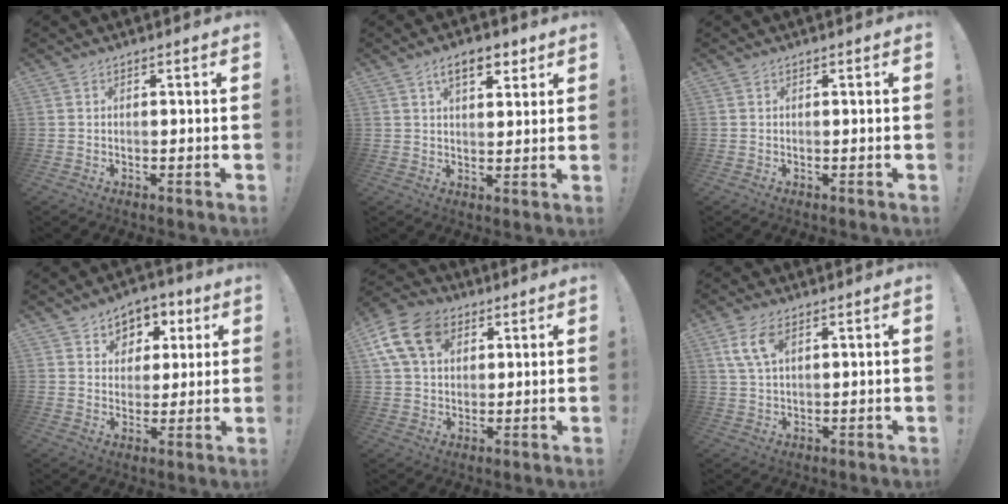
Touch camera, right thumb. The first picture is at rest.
{"total": 7.9, "force": [4.4, 3.9, 5.4], "torque": [-0.072, -0.007, 0.074]}
{"total": 0.0}
{"total": 6.7, "force": [2.3, 6.2, 1.2], "torque": [-0.006, -0.018, 0.046]}
{"total": 14.7, "force": [6.1, 10.4, 8.3], "torque": [-0.154, -0.022, 0.120]}
{"total": 7.0, "force": [3.1, 3.2, 5.4], "torque": [-0.110, 0.000, 0.058]}